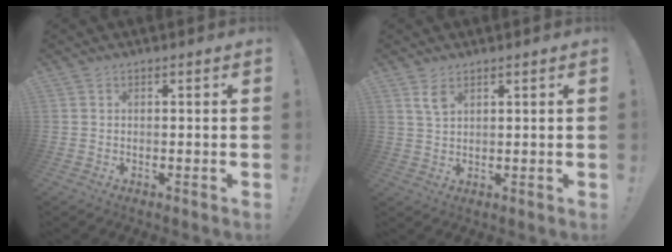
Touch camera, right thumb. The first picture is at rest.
{"total": 3.9, "force": [2.2, 1.8, 2.7], "torque": [-0.042, -0.010, 0.039]}